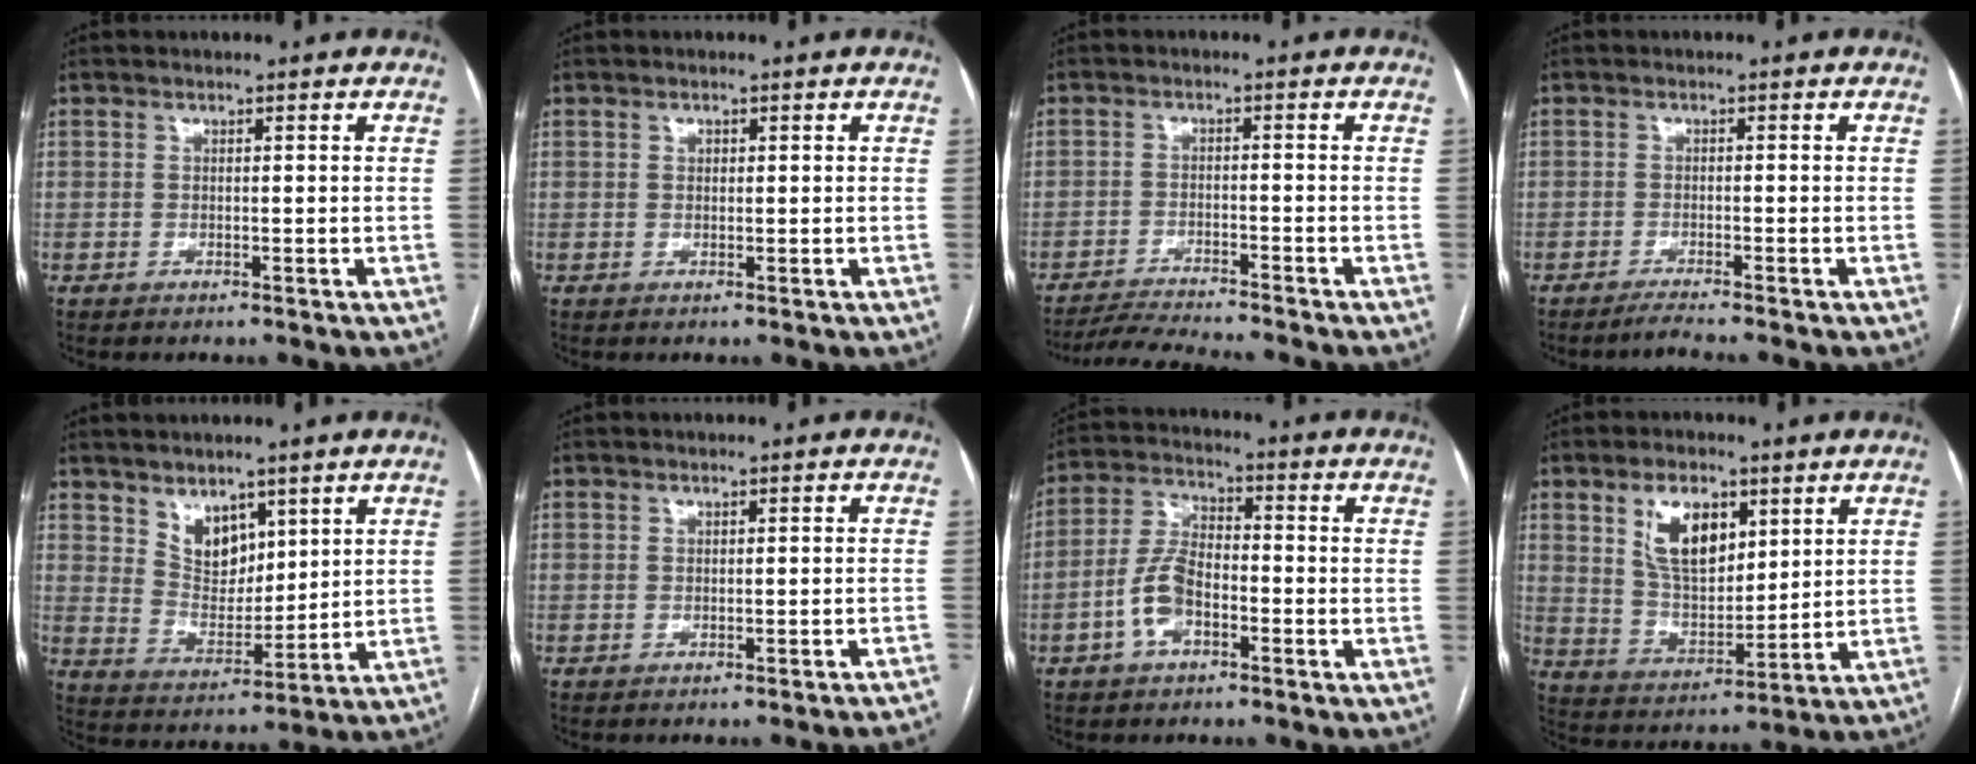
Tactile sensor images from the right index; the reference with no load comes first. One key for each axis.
{"total": 0.7, "fx": 0.3, "fy": 0.5, "fz": 0.4, "tx": -0.006, "ty": 0.000, "tz": 0.005}
{"total": 6.5, "fx": -6.2, "fy": -1.1, "fz": 1.6, "tx": -0.024, "ty": -0.017, "tz": -0.108}
{"total": 2.3, "fx": -2.0, "fy": -0.9, "fz": 0.7, "tx": -0.015, "ty": -0.005, "tz": -0.039}
{"total": 6.9, "fx": 4.3, "fy": 4.1, "fz": 3.5, "tx": -0.065, "ty": -0.003, "tz": 0.091}
{"total": 3.9, "fx": -3.8, "fy": -0.5, "fz": 0.7, "tx": 0.001, "ty": -0.006, "tz": -0.038}
{"total": 7.7, "fx": -2.9, "fy": 3.8, "fz": 6.0, "tx": -0.138, "ty": 0.014, "tz": -0.058}
{"total": 10.2, "fx": 4.7, "fy": 5.1, "fz": 7.4, "tx": -0.141, "ty": 0.009, "tz": 0.096}